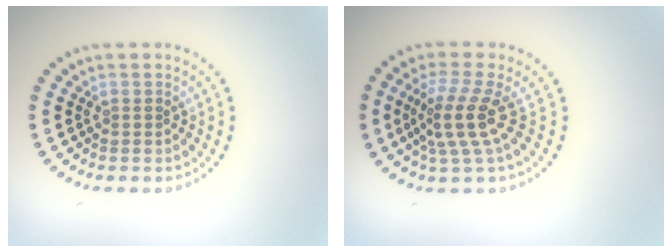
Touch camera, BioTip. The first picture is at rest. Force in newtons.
{"total": 3.5, "press": 2.7, "slide": 2.3}